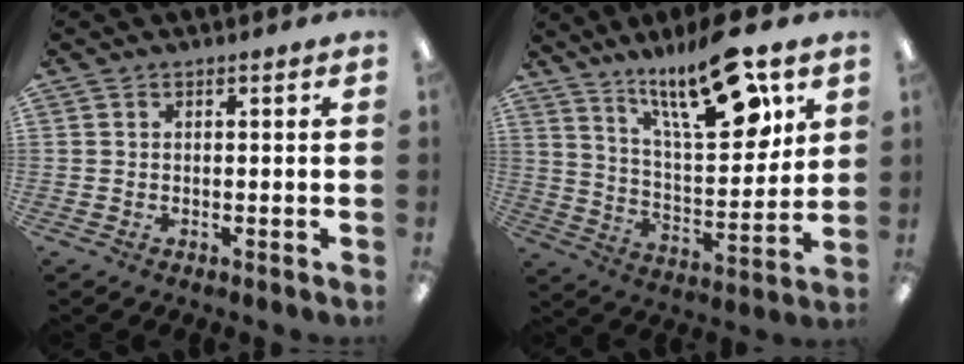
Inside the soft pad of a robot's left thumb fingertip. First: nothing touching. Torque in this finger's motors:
{"motor_torque": [0.16, 0.27, 1.22, -1.55, 0.17]}